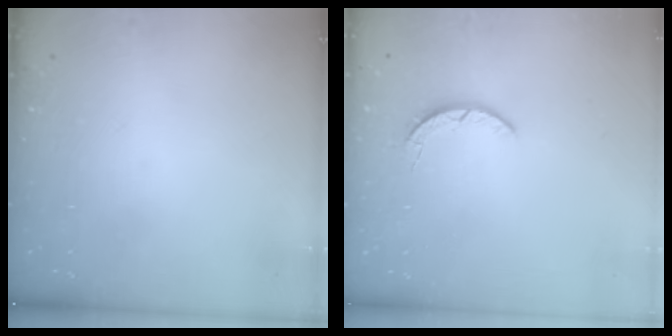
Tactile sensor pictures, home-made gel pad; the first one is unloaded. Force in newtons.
{"total": 2.2, "press": 2.2, "slide": 0.4}